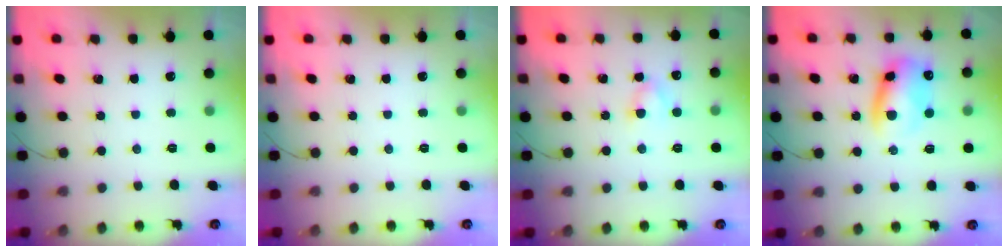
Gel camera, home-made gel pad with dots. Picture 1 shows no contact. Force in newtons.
{"total": 0.0}
{"total": 4.1, "press": 4.0, "slide": 1.0}
{"total": 10.1, "press": 9.8, "slide": 2.2}